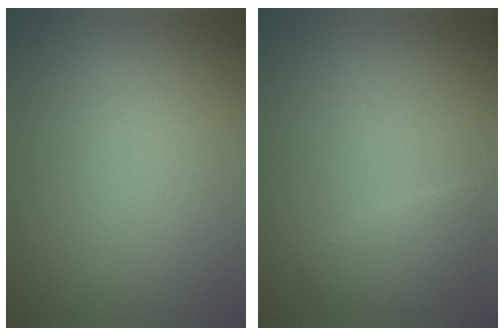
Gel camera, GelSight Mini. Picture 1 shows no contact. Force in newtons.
{"total": 1.9, "press": 1.9, "slide": 0.1}